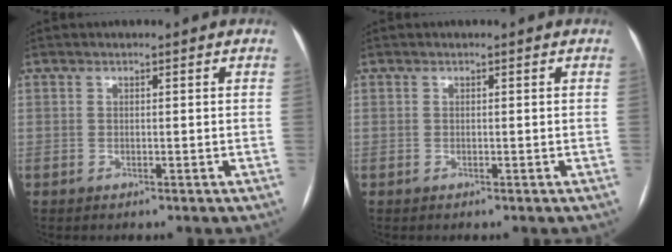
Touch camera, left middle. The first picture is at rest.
{"total": 0.0}